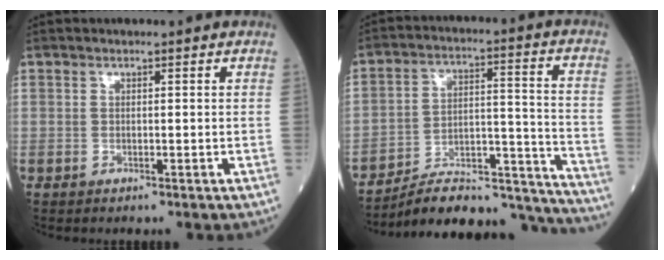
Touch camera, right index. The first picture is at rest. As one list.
[{"total": 21.3, "force": [-20.4, 2.8, 5.2], "torque": [-0.041, 0.047, -0.297]}]